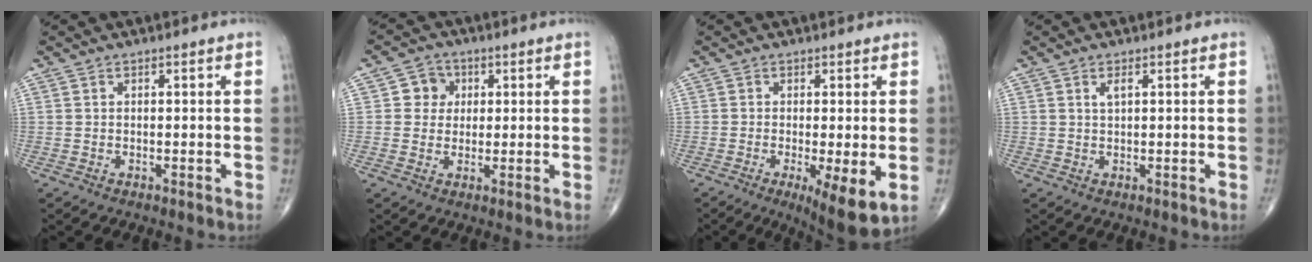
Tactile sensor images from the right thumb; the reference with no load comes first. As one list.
[{"total": 4.6, "force": [1.0, 4.3, 1.3], "torque": [0.010, 0.005, 0.008]}, {"total": 8.6, "force": [-2.3, 2.1, 8.1], "torque": [-0.125, -0.025, -0.034]}, {"total": 1.3, "force": [0.6, 0.4, 1.2], "torque": [-0.023, 0.001, 0.011]}]